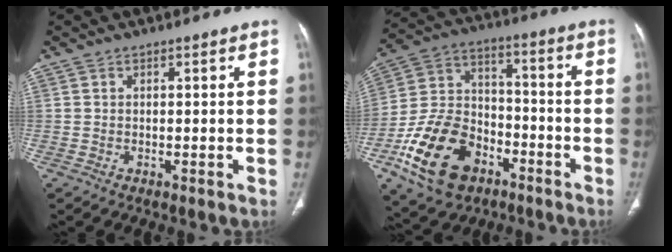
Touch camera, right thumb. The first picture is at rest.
{"total": 19.1, "force": [-9.3, 12.5, 11.1], "torque": [-0.194, 0.064, -0.162]}